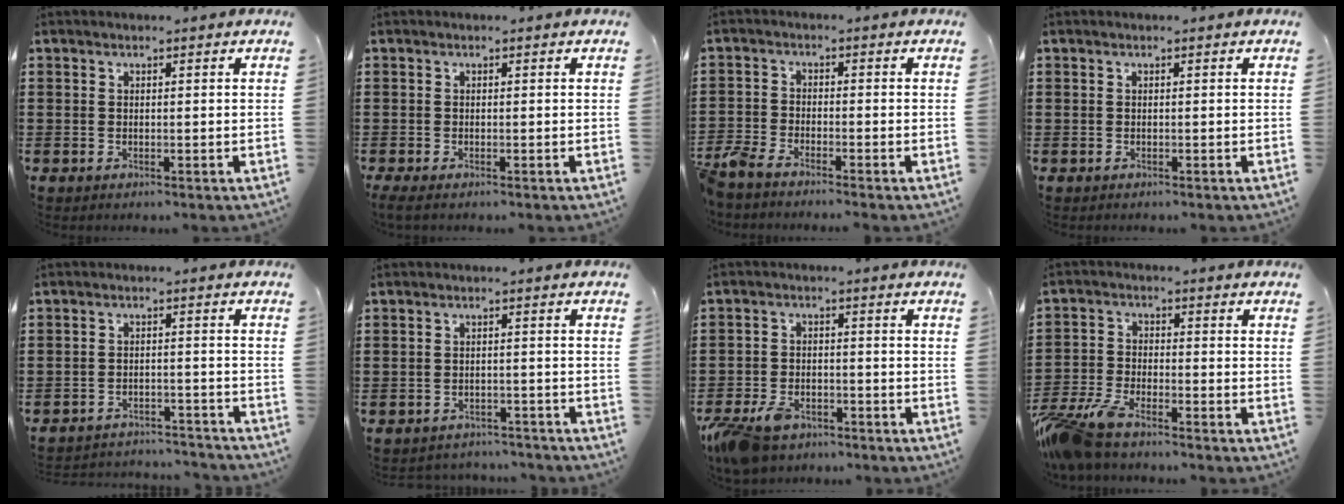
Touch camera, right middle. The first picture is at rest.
{"total": 0.6, "force": [-0.5, 0.1, 0.4], "torque": [-0.008, -0.005, -0.008]}
{"total": 3.4, "force": [-3.2, 0.4, 1.1], "torque": [-0.056, -0.010, -0.077]}
{"total": 0.0}
{"total": 3.3, "force": [-3.3, 0.3, 0.0], "torque": [-0.007, 0.002, -0.071]}
{"total": 2.2, "force": [-2.2, 0.4, -0.1], "torque": [-0.006, 0.000, -0.048]}
{"total": 5.5, "force": [-4.3, 2.3, 2.6], "torque": [-0.068, 0.001, -0.086]}
{"total": 6.5, "force": [-5.7, 1.1, 2.8], "torque": [-0.089, -0.009, -0.120]}